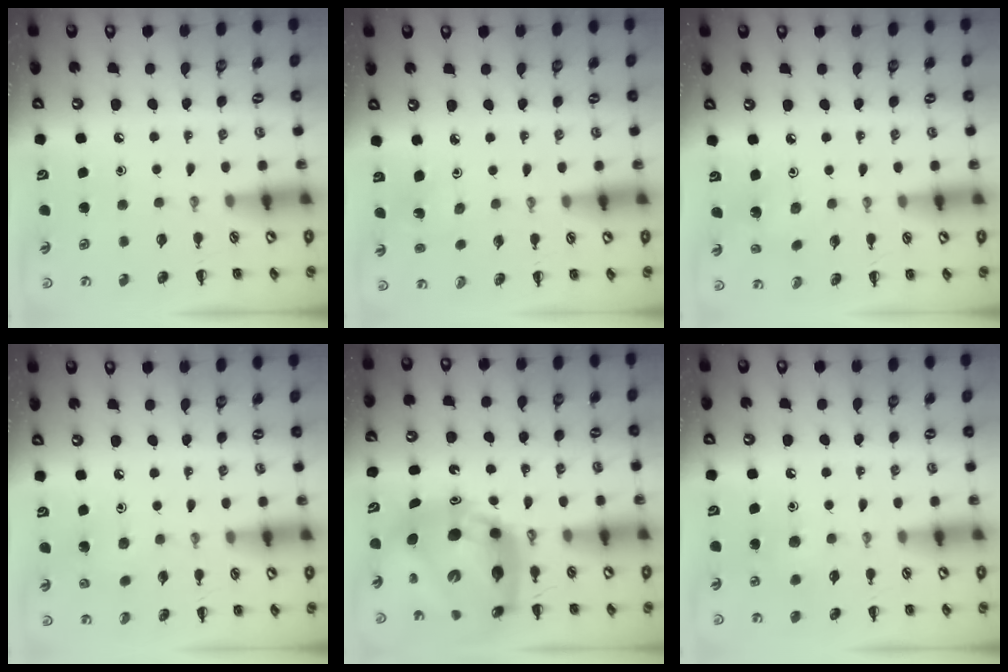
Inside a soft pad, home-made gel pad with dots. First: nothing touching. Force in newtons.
{"total": 3.0, "press": 2.9, "slide": 0.9}
{"total": 2.7, "press": 2.5, "slide": 0.9}
{"total": 3.7, "press": 3.5, "slide": 1.0}
{"total": 17.4, "press": 16.7, "slide": 4.9}
{"total": 7.1, "press": 6.7, "slide": 2.4}